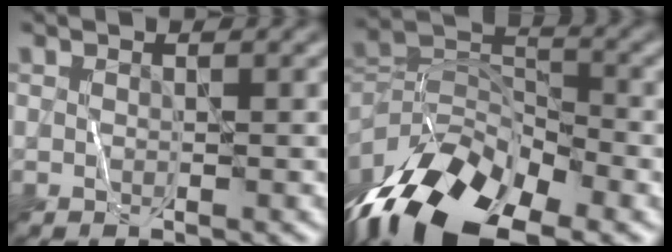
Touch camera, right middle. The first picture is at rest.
{"total": 14.0, "force": [-9.6, 6.5, 8.0], "torque": [-0.162, -0.006, -0.175]}